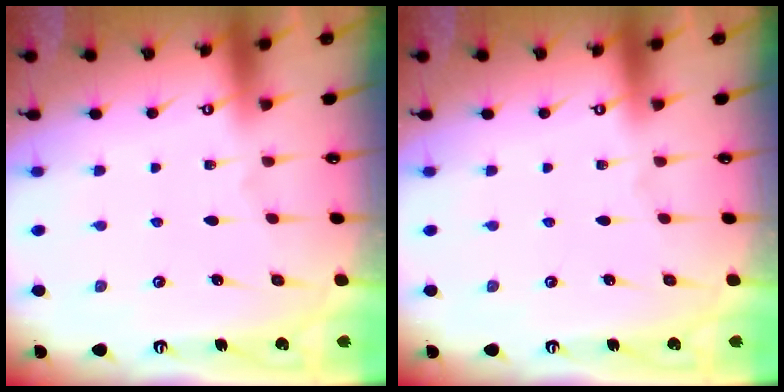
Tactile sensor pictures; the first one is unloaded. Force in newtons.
{"total": 0.0}